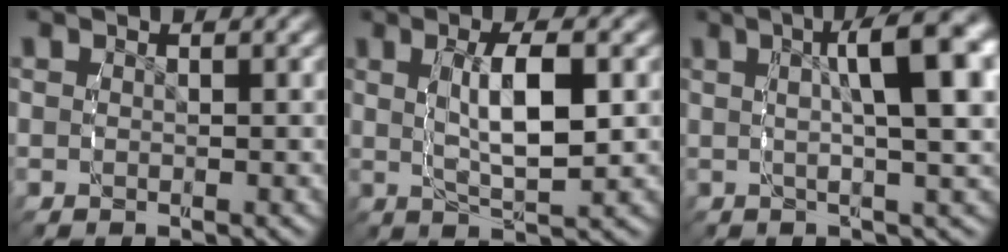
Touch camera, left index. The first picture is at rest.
{"total": 5.1, "force": [-0.1, 1.8, 4.8], "torque": [-0.091, -0.001, 0.003]}
{"total": 8.0, "force": [2.2, 2.4, 7.3], "torque": [-0.095, 0.022, 0.027]}